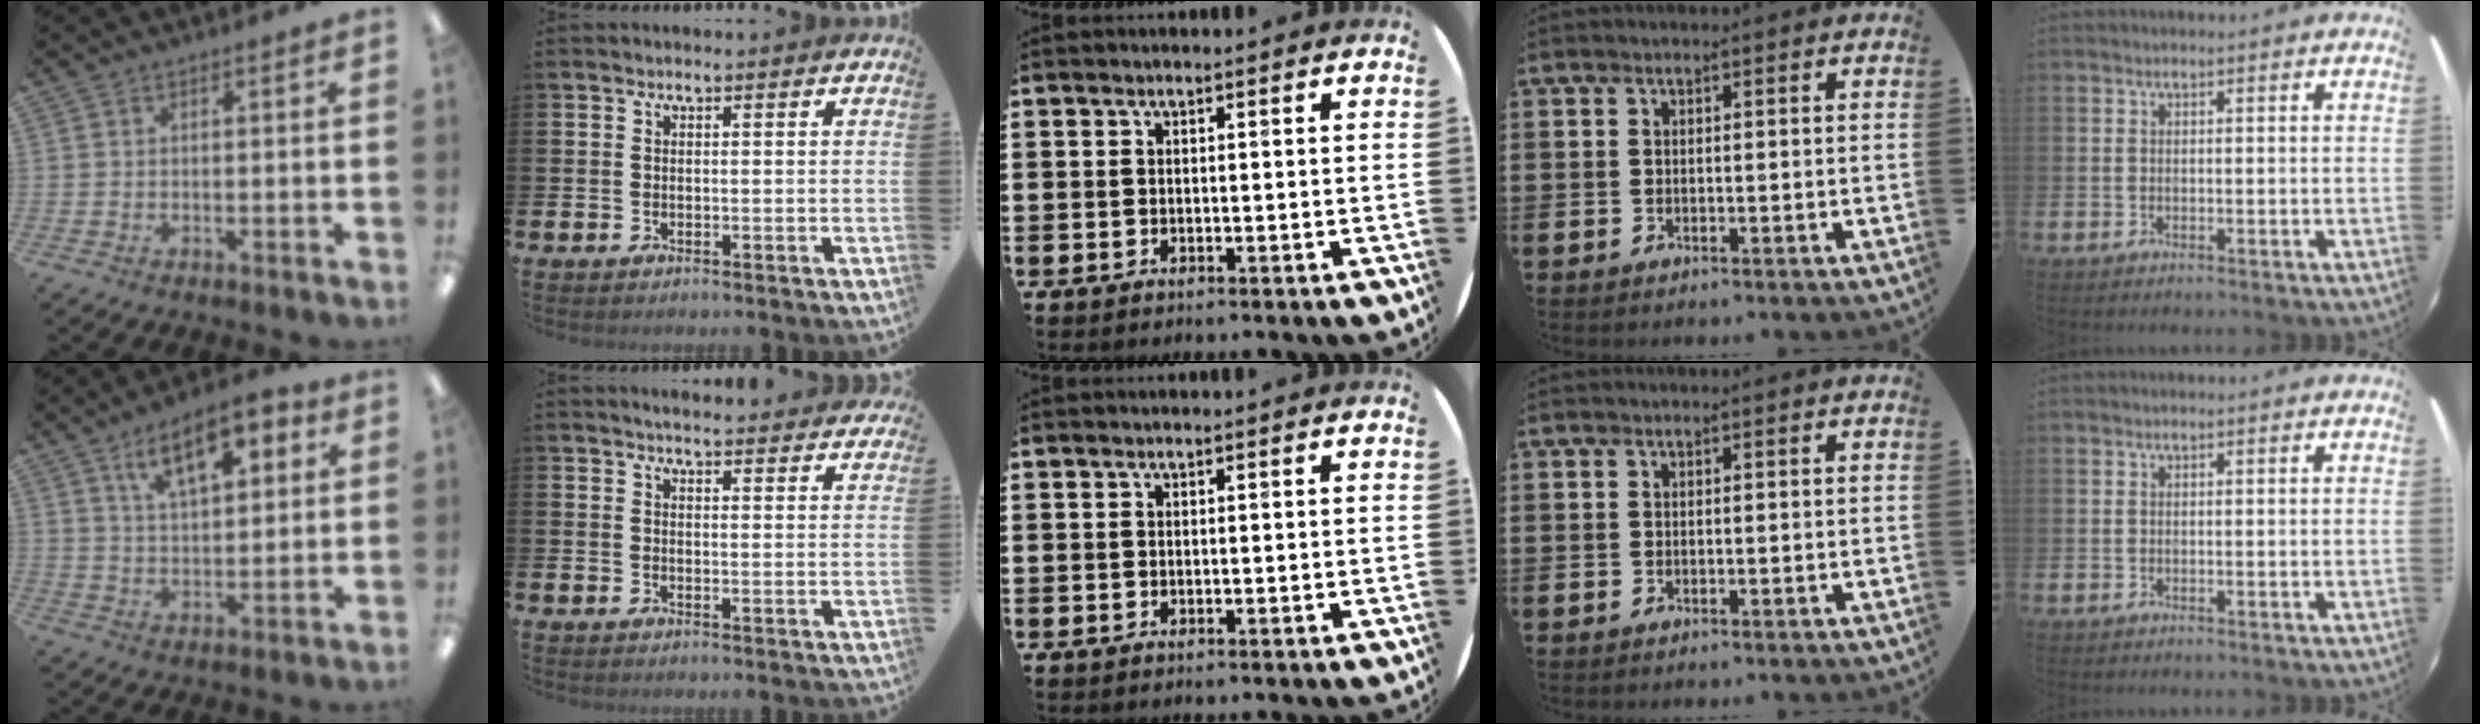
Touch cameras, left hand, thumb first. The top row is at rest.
{"thumb": {"total": 11.5, "force": [6.5, 5.0, 8.0], "torque": [-0.119, -0.019, 0.110]}, "index": {"total": 3.9, "force": [3.9, 0.2, 0.3], "torque": [-0.012, -0.023, 0.070]}}